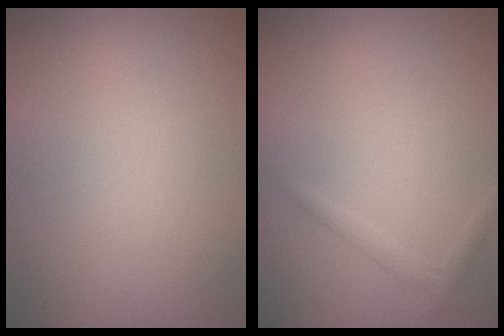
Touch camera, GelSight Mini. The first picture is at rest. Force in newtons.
{"total": 1.1, "press": 1.1, "slide": 0.0}